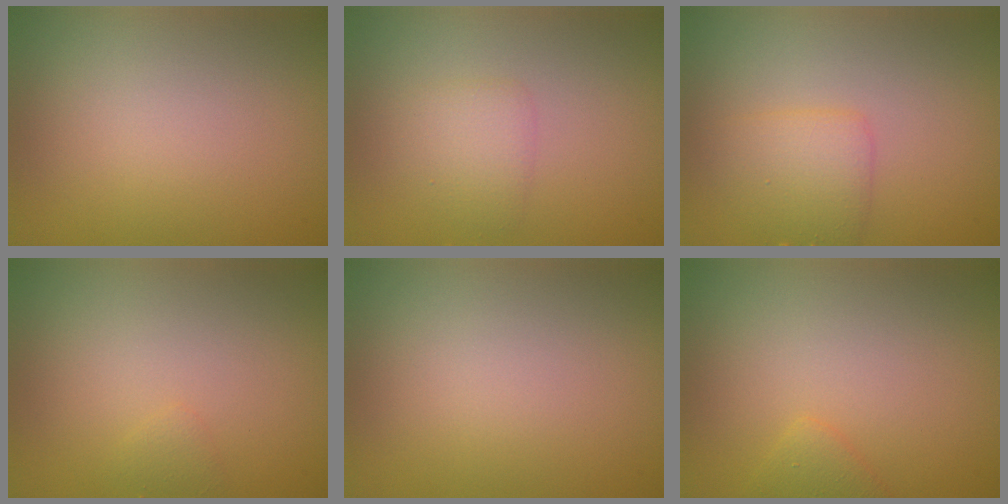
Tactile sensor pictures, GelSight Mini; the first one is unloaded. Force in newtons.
{"total": 1.7, "press": 1.7, "slide": 0.0}
{"total": 2.6, "press": 2.6, "slide": 0.0}
{"total": 0.6, "press": 0.6, "slide": 0.1}
{"total": 0.0}
{"total": 1.5, "press": 1.5, "slide": 0.0}